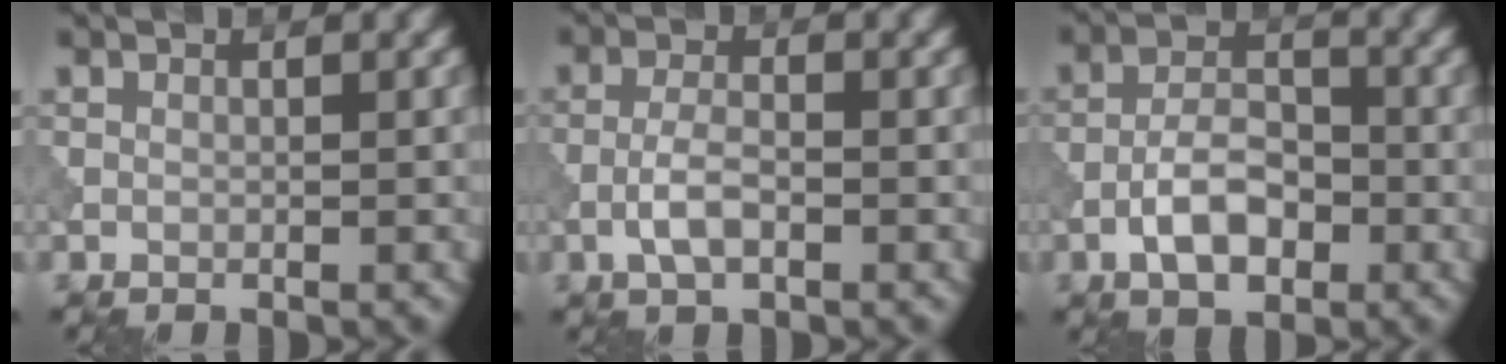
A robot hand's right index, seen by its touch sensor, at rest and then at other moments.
{"total": 2.8, "force": [-1.1, 1.0, 2.3], "torque": [-0.049, 0.004, -0.027]}
{"total": 4.8, "force": [-2.0, 2.4, 3.6], "torque": [-0.058, 0.008, -0.042]}